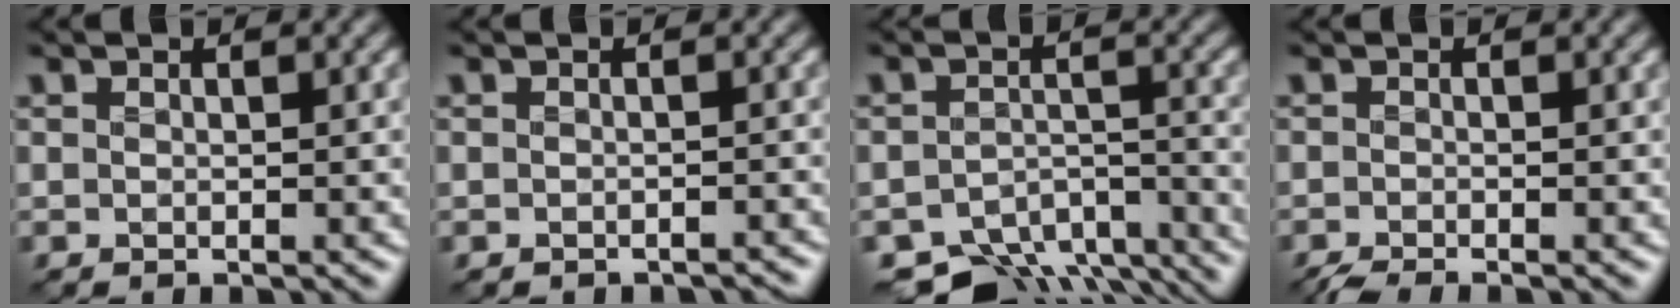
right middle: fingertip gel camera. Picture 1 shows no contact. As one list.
[{"total": 0.9, "force": [-0.9, 0.2, 0.1], "torque": [-0.002, -0.006, -0.014]}, {"total": 9.2, "force": [-8.0, 3.5, 2.9], "torque": [-0.043, -0.020, -0.106]}, {"total": 1.9, "force": [-1.6, 0.2, 1.0], "torque": [-0.014, -0.010, -0.033]}]